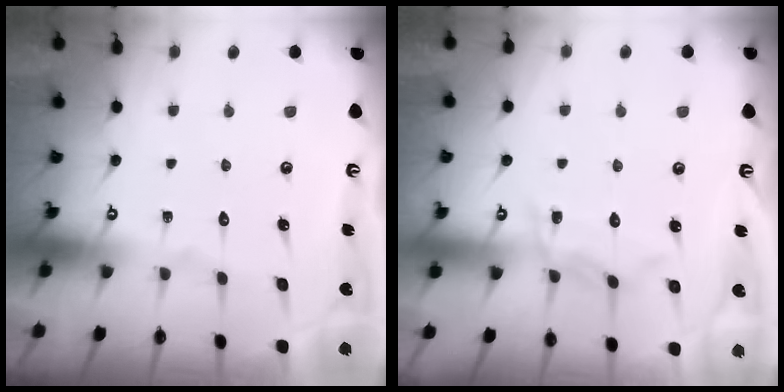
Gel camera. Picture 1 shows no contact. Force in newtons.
{"total": 6.9, "press": 6.9, "slide": 0.5}